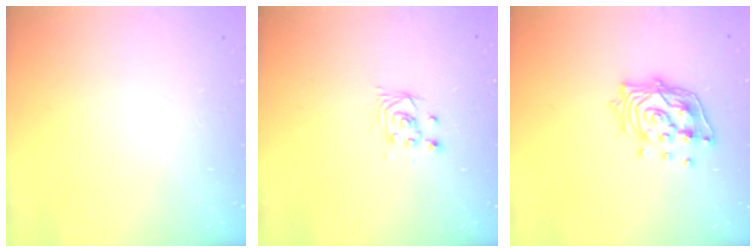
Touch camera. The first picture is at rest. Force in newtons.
{"total": 2.6, "press": 2.6, "slide": 0.1}
{"total": 14.0, "press": 13.9, "slide": 1.3}